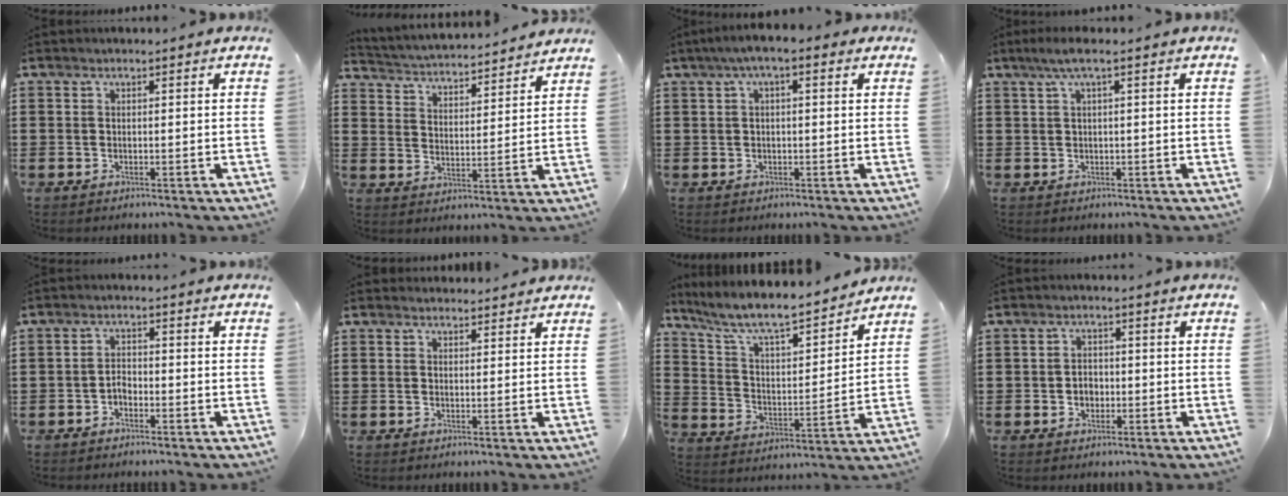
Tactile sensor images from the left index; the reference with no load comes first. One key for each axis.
{"total": 3.4, "fx": 3.4, "fy": -0.2, "fz": 0.0, "tx": -0.022, "ty": -0.033, "tz": 0.051}
{"total": 3.2, "fx": 0.6, "fy": 0.7, "fz": 3.0, "tx": -0.055, "ty": 0.007, "tz": 0.007}
{"total": 2.5, "fx": 0.7, "fy": 0.1, "fz": 2.4, "tx": -0.052, "ty": -0.003, "tz": 0.009}
{"total": 1.8, "fx": -1.3, "fy": 0.9, "fz": 0.7, "tx": -0.020, "ty": 0.005, "tz": -0.028}
{"total": 1.7, "fx": 1.6, "fy": 0.4, "fz": 0.0, "tx": -0.004, "ty": 0.003, "tz": 0.032}
{"total": 8.0, "fx": 6.9, "fy": 0.9, "fz": 4.0, "tx": -0.105, "ty": -0.045, "tz": 0.113}
{"total": 2.0, "fx": -0.5, "fy": 1.7, "fz": 1.1, "tx": -0.024, "ty": 0.003, "tz": -0.012}